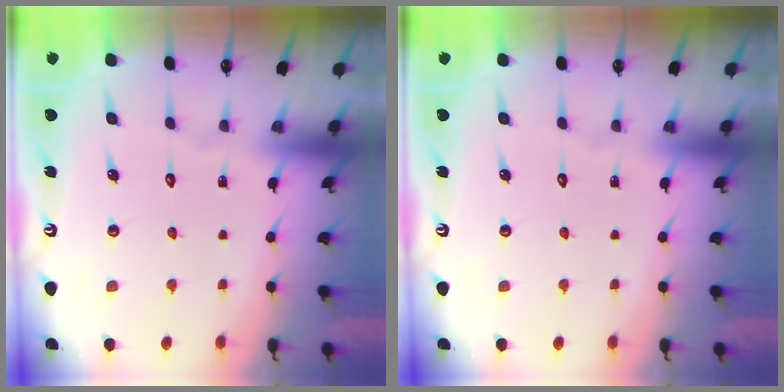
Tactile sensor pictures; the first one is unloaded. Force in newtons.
{"total": 0.0}